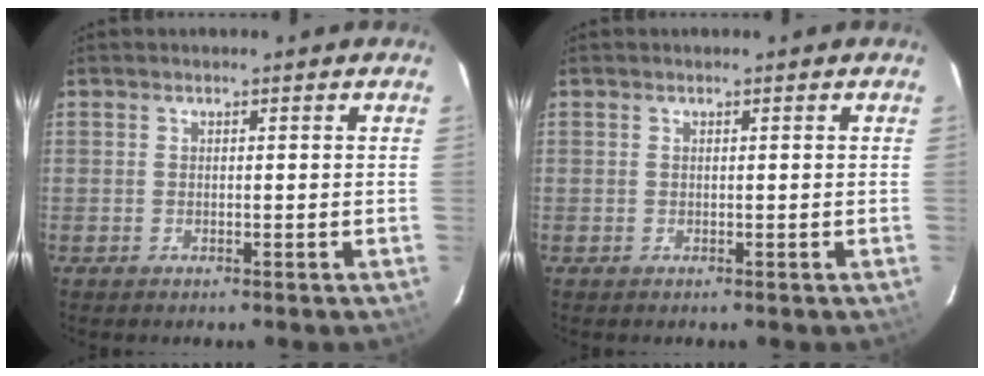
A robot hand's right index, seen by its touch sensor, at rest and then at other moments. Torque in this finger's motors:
{"motor_torque": [-0.08, 0.04, 0.02, 0.00]}